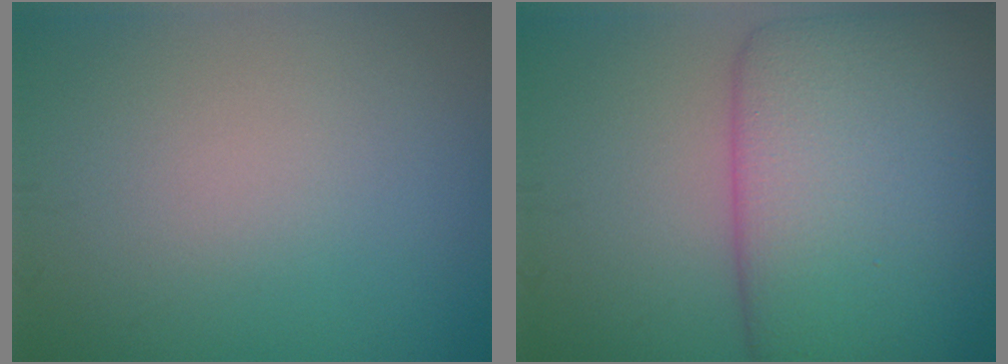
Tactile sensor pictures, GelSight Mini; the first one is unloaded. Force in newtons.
{"total": 11.0, "press": 11.0, "slide": 0.2}